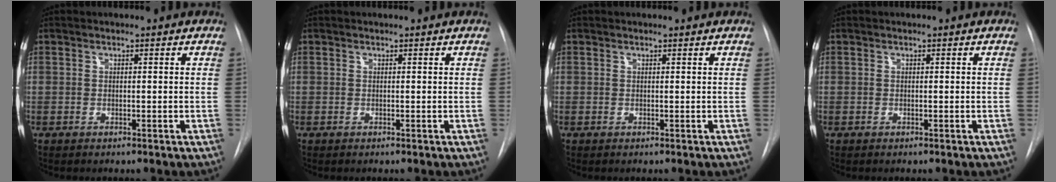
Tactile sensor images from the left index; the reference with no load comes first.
{"total": 0.6, "force": [0.6, 0.0, 0.1], "torque": [-0.002, 0.006, 0.007]}
{"total": 0.8, "force": [0.8, 0.0, 0.0], "torque": [-0.006, 0.005, 0.011]}
{"total": 0.0}